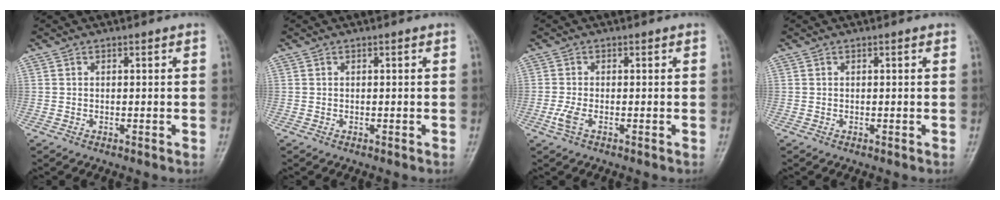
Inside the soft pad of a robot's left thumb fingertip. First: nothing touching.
{"total": 0.0}
{"total": 2.2, "force": [-0.8, 0.9, 1.9], "torque": [-0.048, -0.004, -0.018]}
{"total": 0.0}